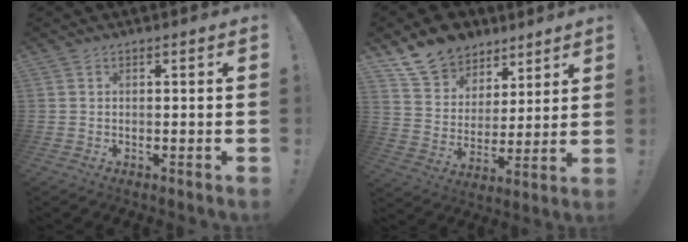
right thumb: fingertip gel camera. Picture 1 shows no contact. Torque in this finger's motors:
{"motor_torque": [0.48, 1.23, 0.49, 0.41, 0.01]}